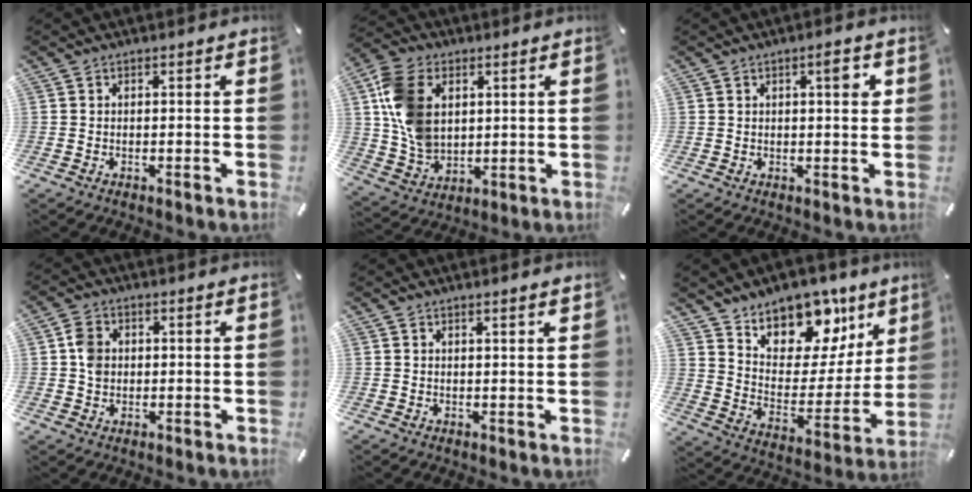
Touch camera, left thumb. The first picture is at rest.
{"total": 13.0, "force": [3.3, 9.7, 8.0], "torque": [-0.183, 0.007, 0.061]}
{"total": 3.7, "force": [1.4, 1.2, 3.2], "torque": [-0.043, -0.004, 0.016]}
{"total": 4.4, "force": [0.4, 3.6, 2.4], "torque": [-0.040, 0.007, 0.006]}
{"total": 1.1, "force": [0.9, -0.1, 0.6], "torque": [-0.011, -0.002, 0.016]}
{"total": 15.4, "force": [11.8, 8.8, 4.4], "torque": [-0.058, -0.110, 0.208]}